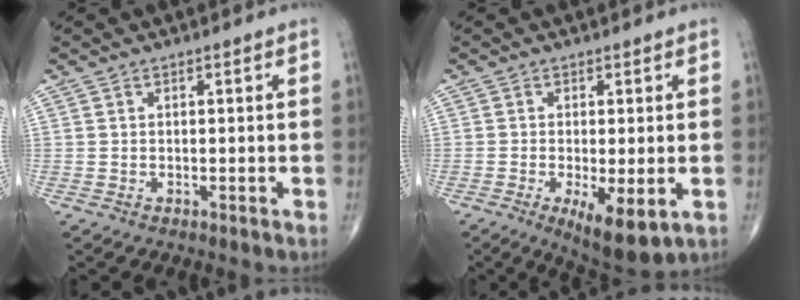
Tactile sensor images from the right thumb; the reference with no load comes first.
{"total": 8.7, "force": [-2.7, 2.9, 7.7], "torque": [-0.120, -0.020, -0.037]}